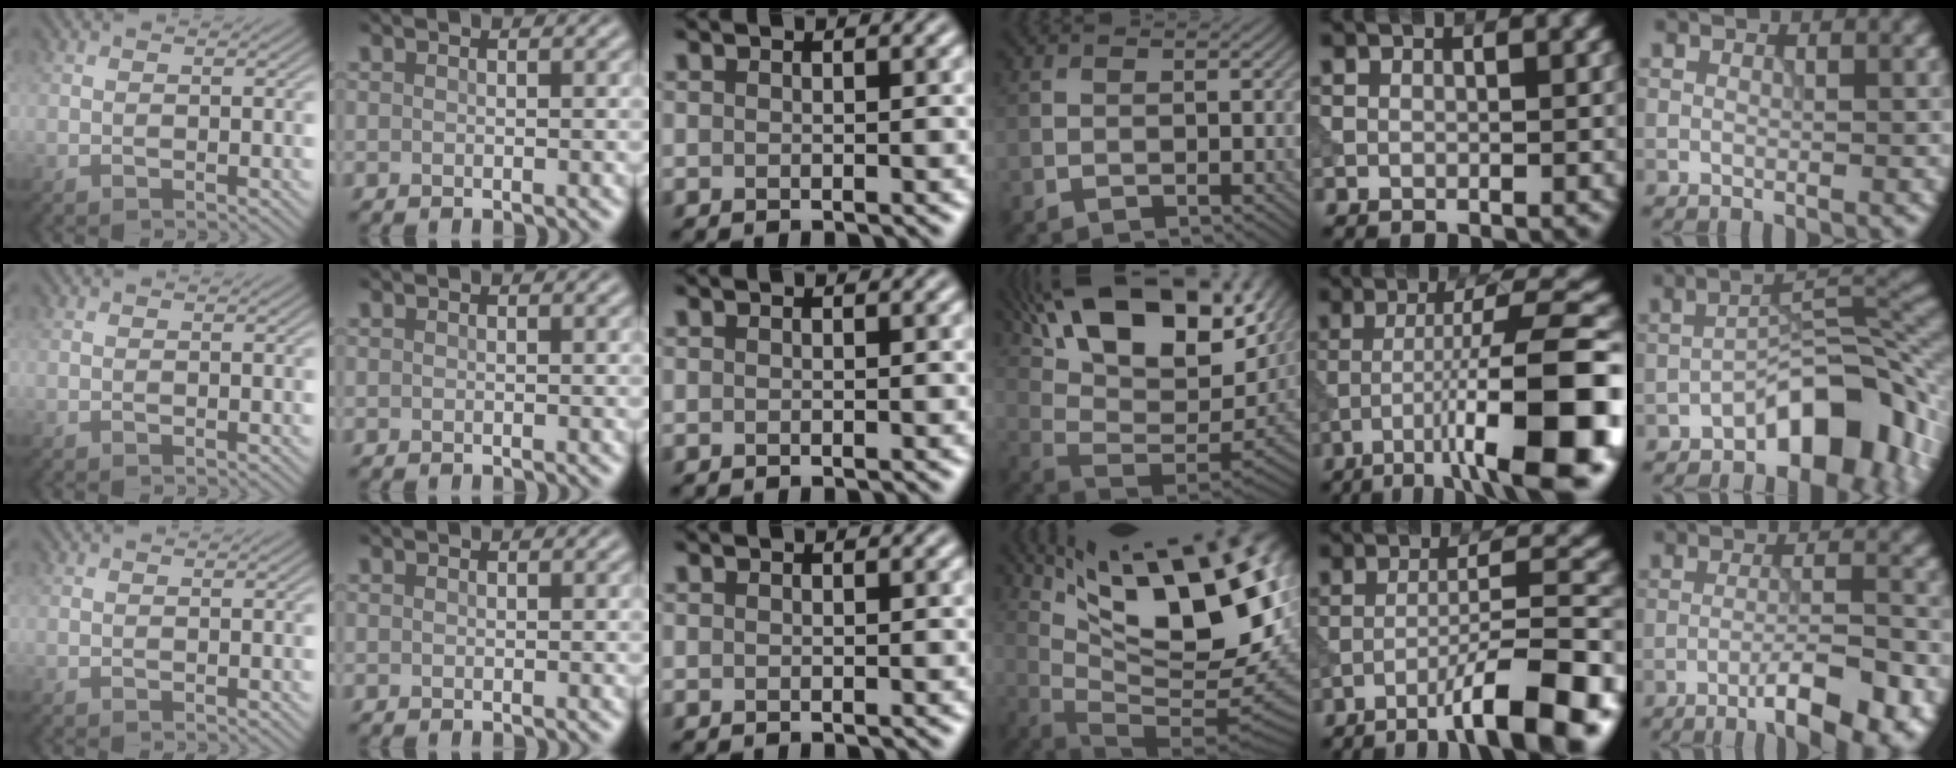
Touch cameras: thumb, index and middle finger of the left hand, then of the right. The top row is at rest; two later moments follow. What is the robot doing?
{"motion": "dispense", "object": "syringe"}